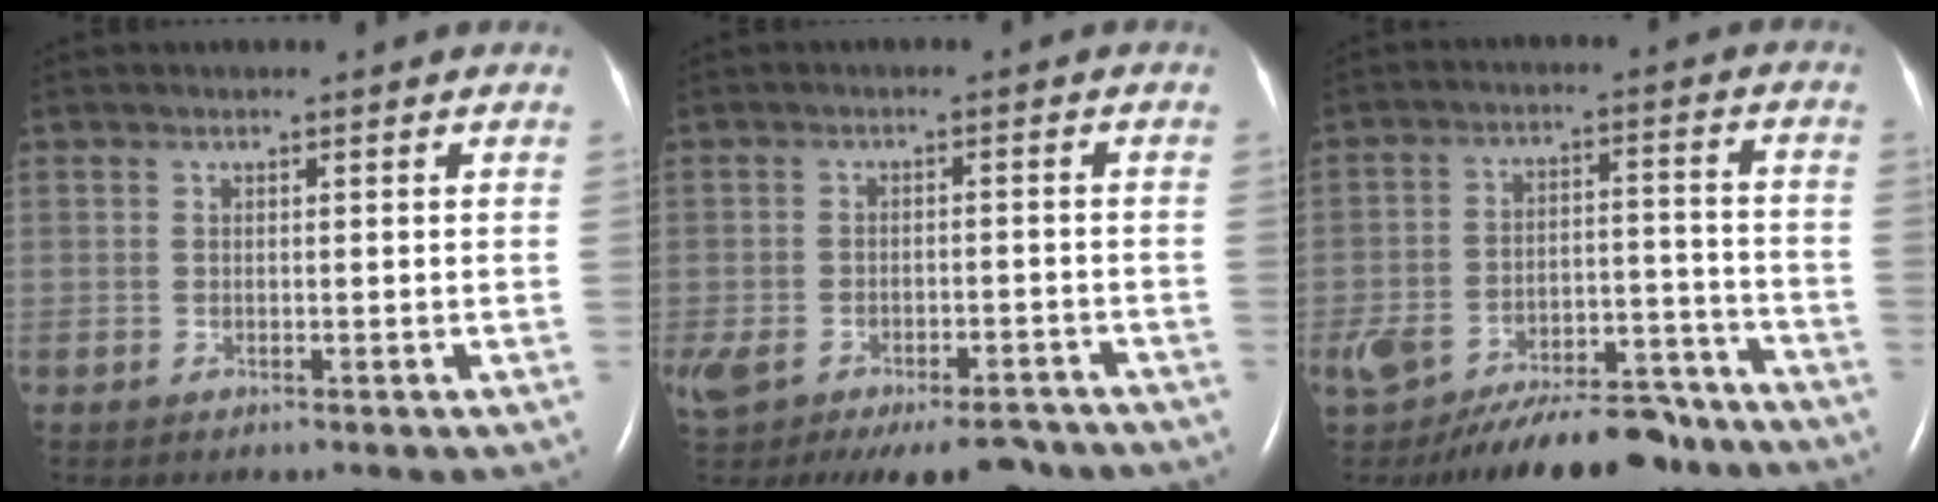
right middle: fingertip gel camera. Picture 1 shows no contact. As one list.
[{"total": 18.3, "force": [-13.3, 8.5, 9.2], "torque": [-0.211, -0.017, -0.177]}, {"total": 19.4, "force": [-16.3, 6.7, 8.1], "torque": [-0.138, 0.013, -0.239]}]